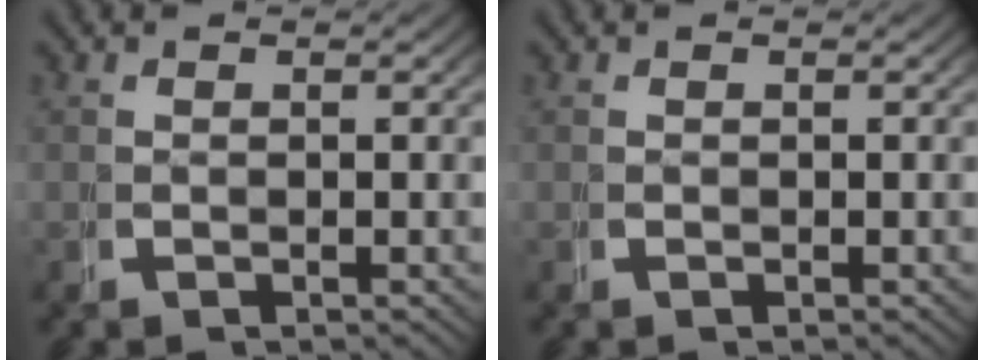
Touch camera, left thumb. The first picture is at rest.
{"total": 0.0}